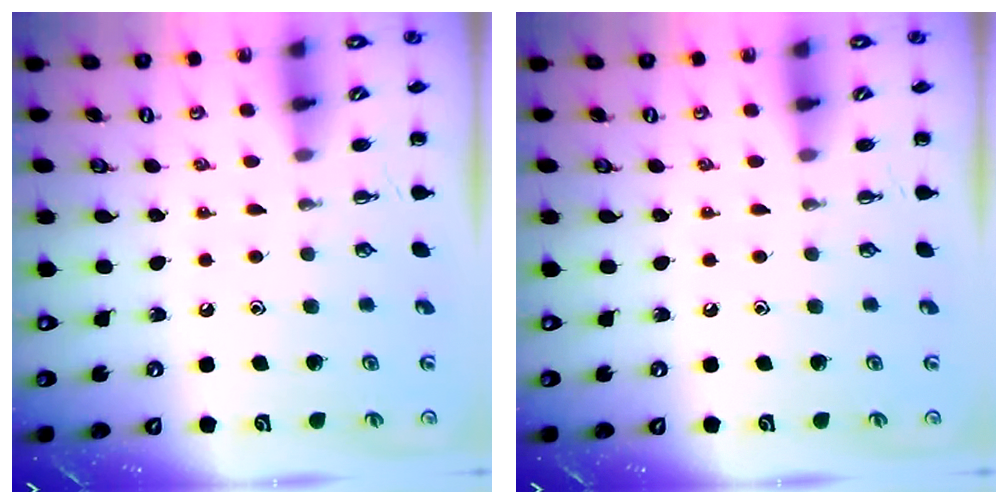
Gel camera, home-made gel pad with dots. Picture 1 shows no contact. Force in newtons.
{"total": 0.0}